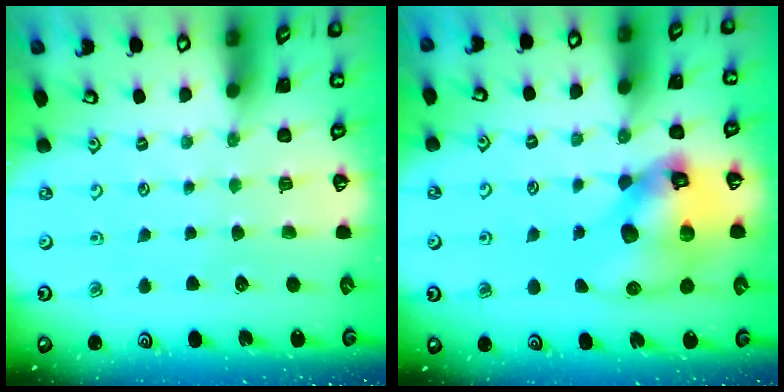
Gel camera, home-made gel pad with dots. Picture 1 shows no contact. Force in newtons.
{"total": 17.4, "press": 17.1, "slide": 2.9}